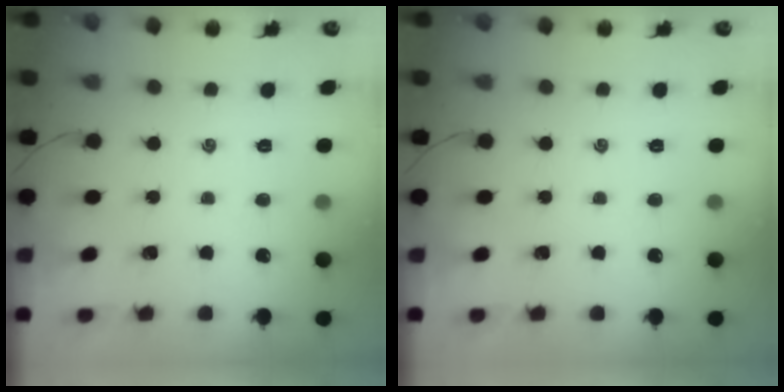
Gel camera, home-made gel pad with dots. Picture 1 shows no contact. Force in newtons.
{"total": 0.0}